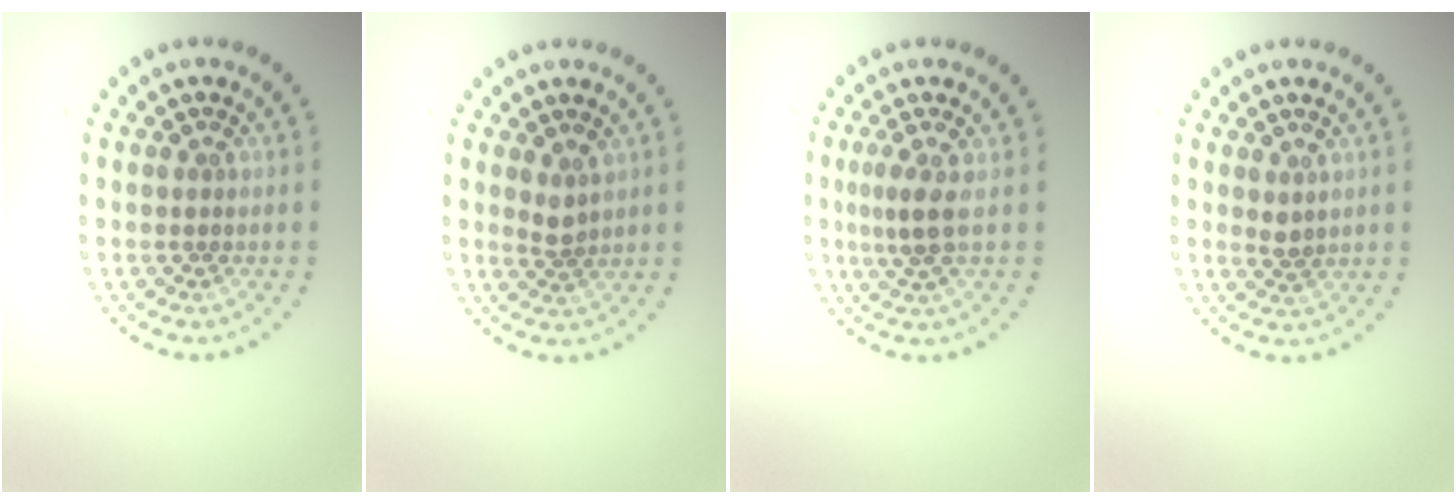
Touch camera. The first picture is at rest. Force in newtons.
{"total": 1.3, "press": 1.0, "slide": 0.8}
{"total": 2.2, "press": 1.6, "slide": 1.5}
{"total": 1.1, "press": 1.0, "slide": 0.5}